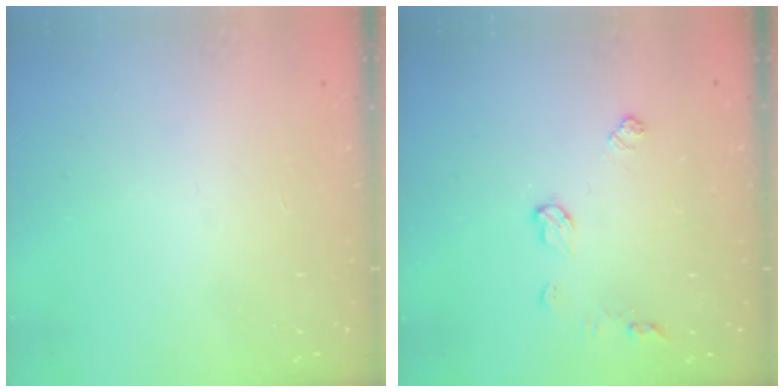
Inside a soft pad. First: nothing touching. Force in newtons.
{"total": 7.2, "press": 7.2, "slide": 0.7}